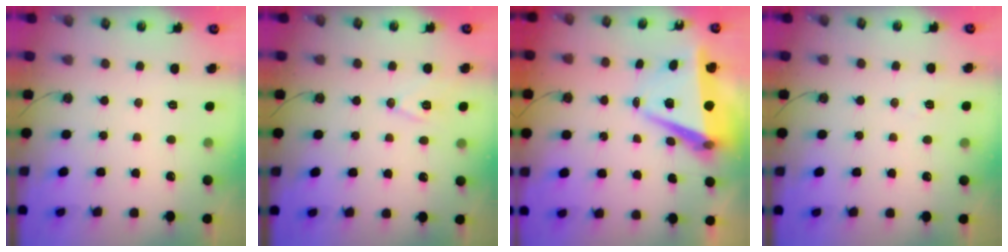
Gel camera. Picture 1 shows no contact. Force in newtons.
{"total": 8.7, "press": 7.9, "slide": 3.5}
{"total": 7.7, "press": 6.3, "slide": 4.3}
{"total": 5.7, "press": 3.7, "slide": 4.4}